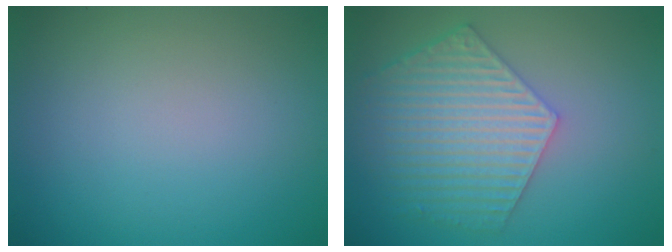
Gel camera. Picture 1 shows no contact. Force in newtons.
{"total": 6.4, "press": 4.9, "slide": 4.2}